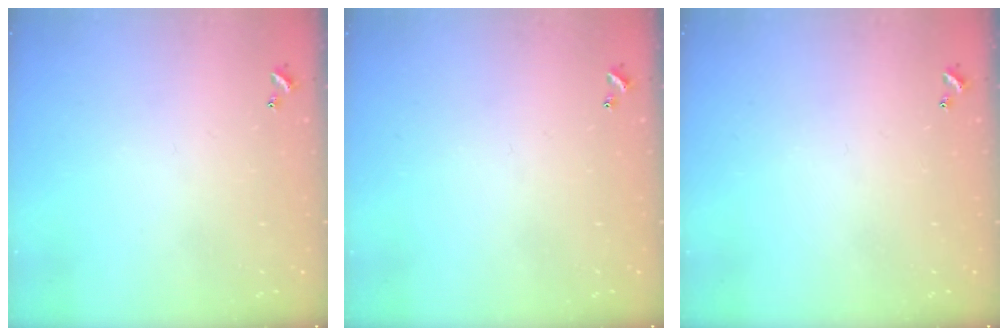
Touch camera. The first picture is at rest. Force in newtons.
{"total": 0.0}
{"total": 0.0}